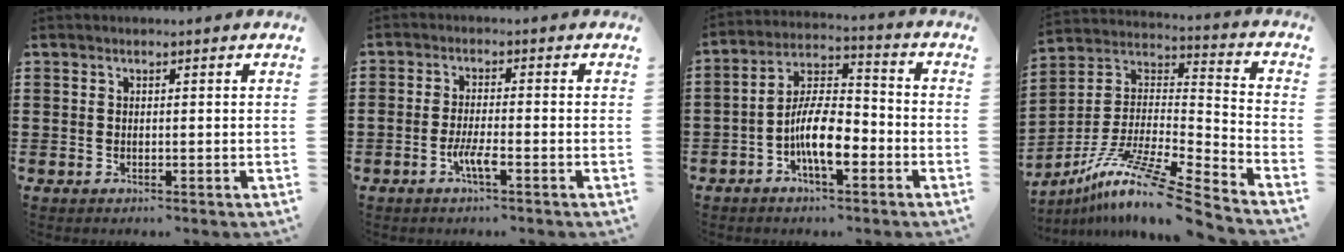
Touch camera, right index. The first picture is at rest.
{"total": 3.5, "force": [-1.8, 0.5, 2.9], "torque": [-0.062, -0.004, -0.036]}
{"total": 9.2, "force": [-3.7, 3.5, 7.7], "torque": [-0.154, 0.006, -0.069]}
{"total": 12.5, "force": [-9.4, -0.2, 8.3], "torque": [-0.152, -0.002, -0.180]}